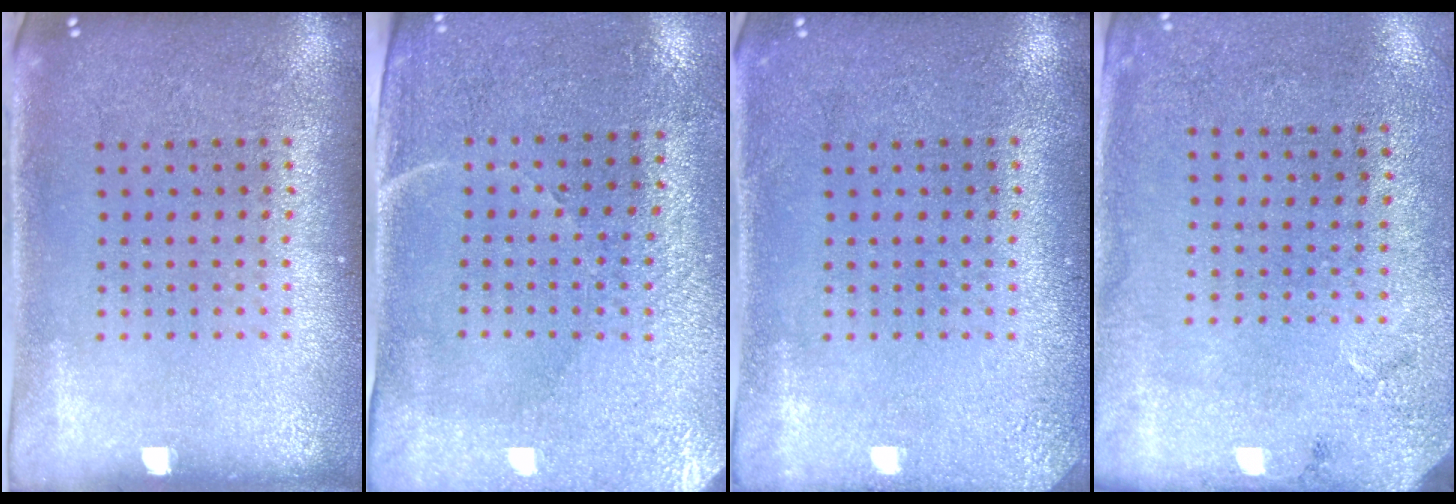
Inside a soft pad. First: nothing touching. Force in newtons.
{"total": 3.2, "press": 2.9, "slide": 1.3}
{"total": 1.7, "press": 1.7, "slide": 0.2}
{"total": 2.7, "press": 2.1, "slide": 1.7}